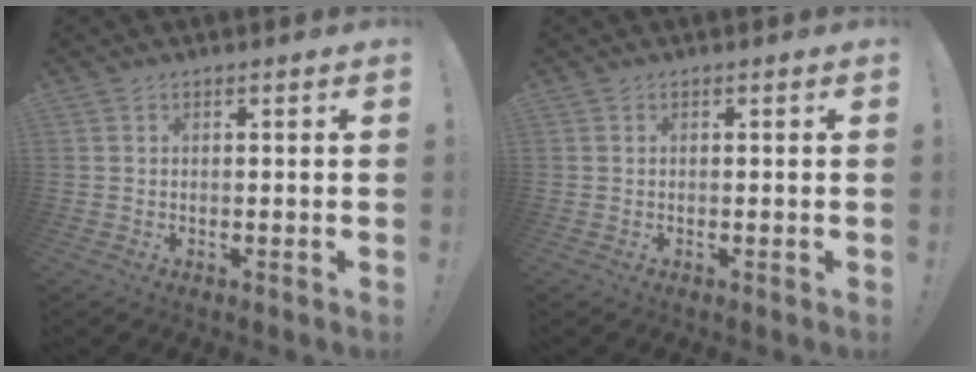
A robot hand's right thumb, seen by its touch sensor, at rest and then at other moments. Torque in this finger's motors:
{"motor_torque": [0.00, 0.00, 0.00, 0.00, 0.00]}